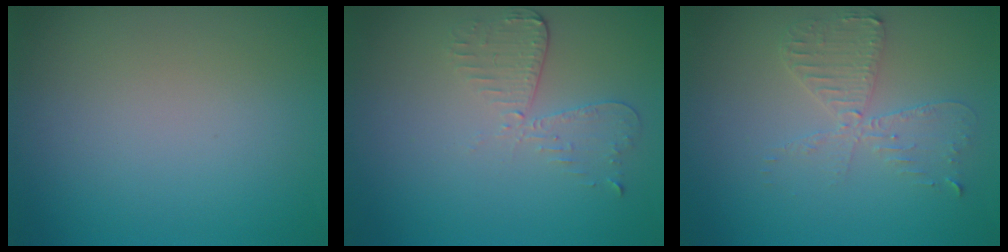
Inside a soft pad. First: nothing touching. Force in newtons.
{"total": 2.6, "press": 2.3, "slide": 1.3}
{"total": 3.3, "press": 2.8, "slide": 1.7}